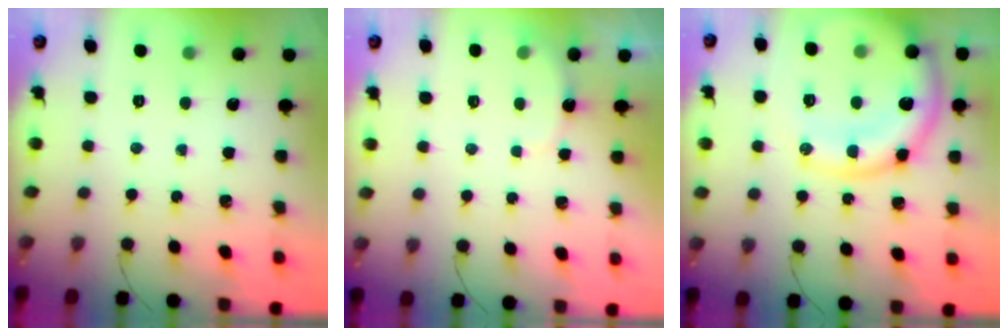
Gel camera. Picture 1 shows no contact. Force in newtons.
{"total": 3.0, "press": 2.9, "slide": 0.8}
{"total": 16.7, "press": 16.5, "slide": 2.8}